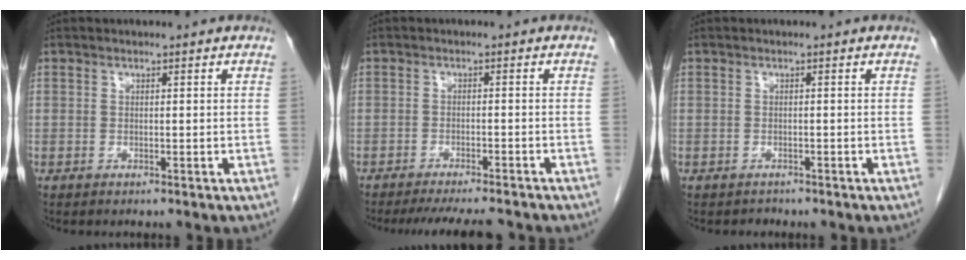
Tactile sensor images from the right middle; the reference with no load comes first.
{"total": 9.6, "force": [-8.6, 1.2, 4.0], "torque": [-0.055, -0.012, -0.116]}
{"total": 1.0, "force": [-0.8, 0.5, -0.1], "torque": [-0.005, 0.000, -0.015]}